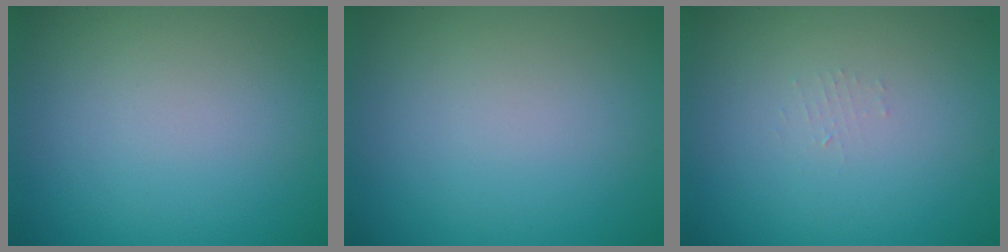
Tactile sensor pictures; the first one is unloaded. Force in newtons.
{"total": 0.0}
{"total": 0.7, "press": 0.7, "slide": 0.1}